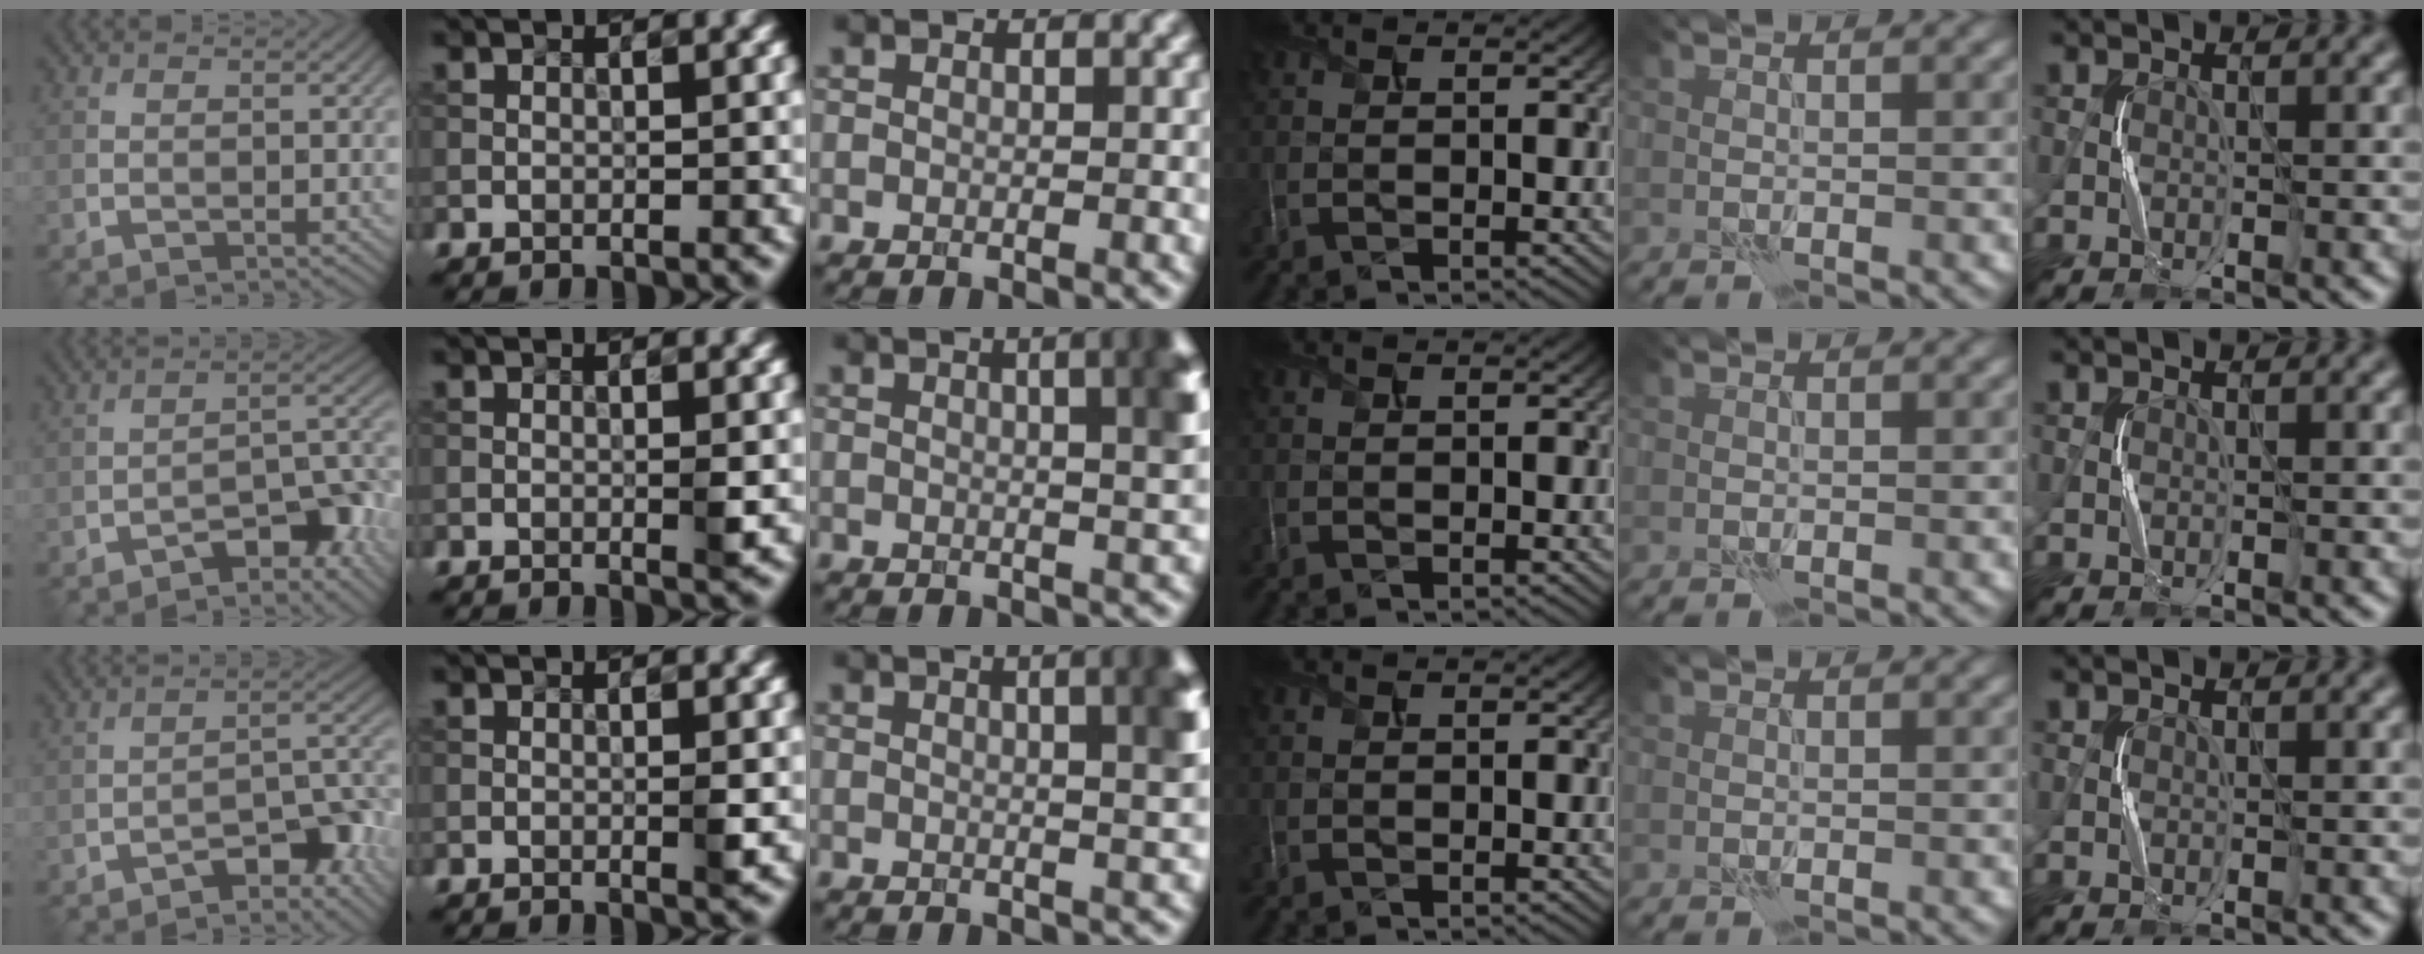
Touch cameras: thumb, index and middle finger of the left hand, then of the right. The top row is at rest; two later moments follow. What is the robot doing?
{"motion": "squeeze", "object": "paper clamp"}